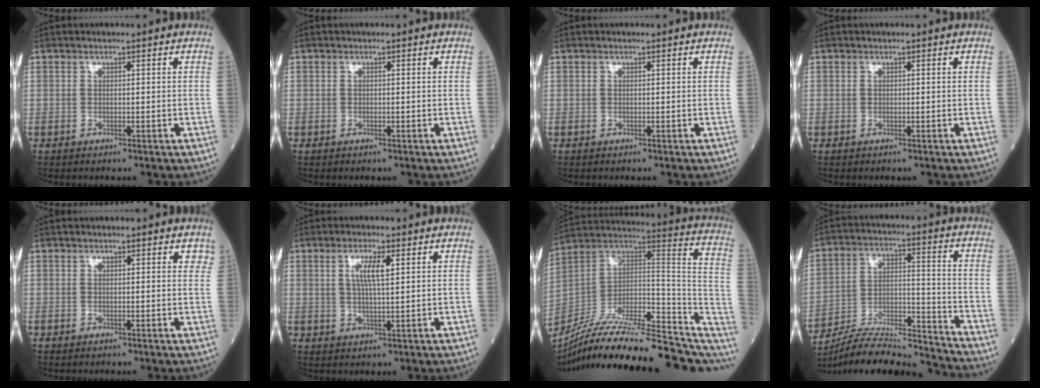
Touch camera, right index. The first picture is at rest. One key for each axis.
{"total": 0.0}
{"total": 0.0}
{"total": 0.0}
{"total": 1.7, "fx": 1.3, "fy": 0.8, "fz": 0.9, "tx": 0.001, "ty": 0.001, "tz": 0.007}
{"total": 4.4, "fx": 1.5, "fy": 0.5, "fz": 4.1, "tx": -0.079, "ty": 0.001, "tz": 0.027}
{"total": 29.8, "fx": -22.7, "fy": 6.7, "fz": 18.1, "tx": -0.250, "ty": 0.007, "tz": -0.356}
{"total": 16.2, "fx": -15.8, "fy": -0.6, "fz": 3.8, "tx": -0.065, "ty": 0.023, "tz": -0.268}